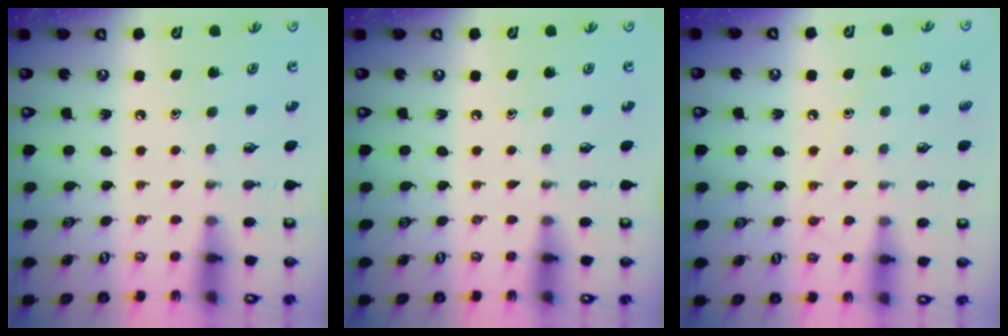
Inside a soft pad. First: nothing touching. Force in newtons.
{"total": 0.0}
{"total": 6.7, "press": 6.7, "slide": 0.6}